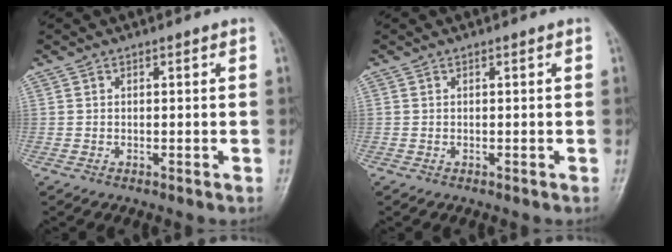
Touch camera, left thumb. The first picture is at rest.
{"total": 0.0}